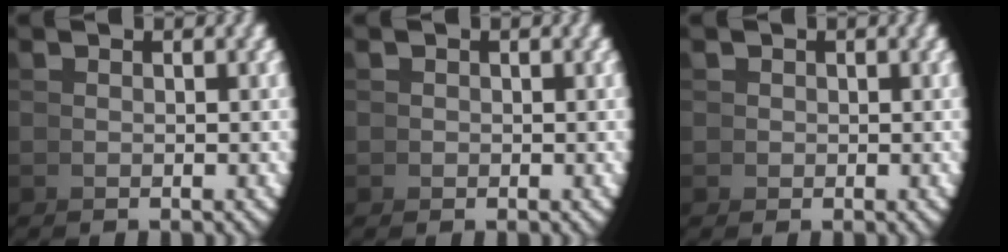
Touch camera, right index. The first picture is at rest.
{"total": 1.3, "force": [0.3, 1.3, 0.2], "torque": [-0.002, -0.005, 0.008]}
{"total": 2.1, "force": [0.6, 1.9, 0.4], "torque": [-0.009, -0.007, 0.013]}